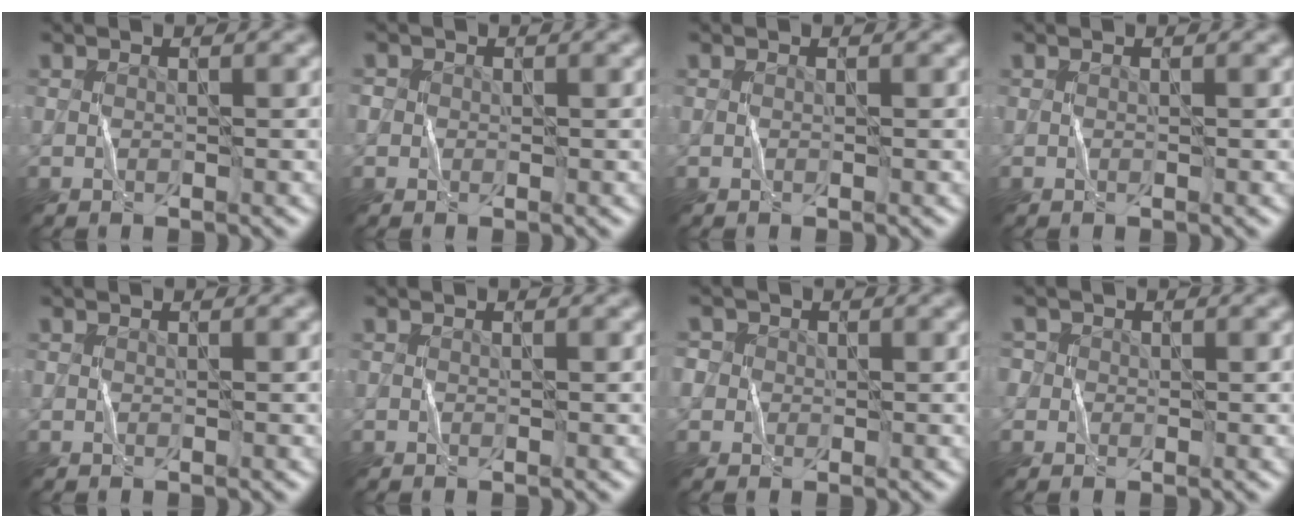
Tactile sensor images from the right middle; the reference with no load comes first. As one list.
[{"total": 1.2, "force": [0.0, 1.1, 0.1], "torque": [0.004, 0.000, -0.004]}, {"total": 0.0}, {"total": 0.0}, {"total": 0.0}, {"total": 0.0}, {"total": 3.0, "force": [0.7, 2.8, 0.9], "torque": [0.000, 0.017, -0.009]}, {"total": 1.9, "force": [0.4, 1.8, 0.4], "torque": [0.003, 0.007, -0.007]}]